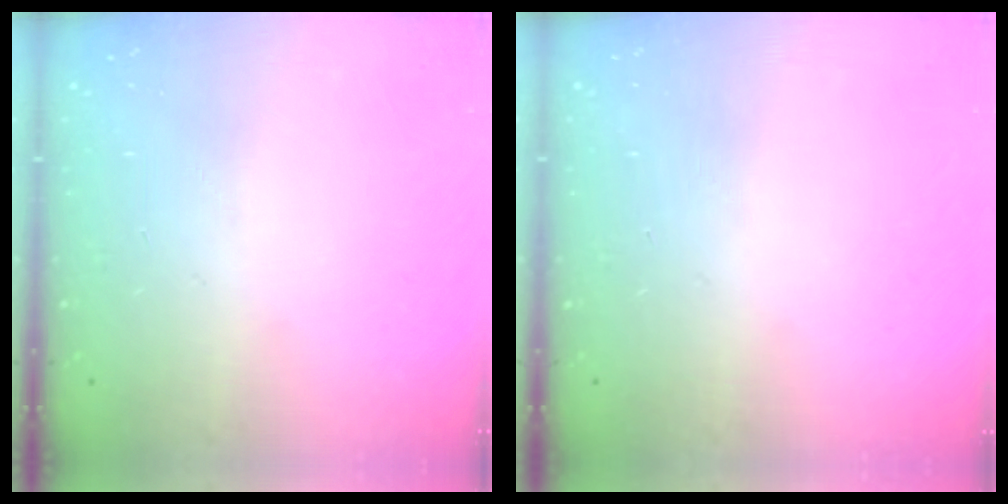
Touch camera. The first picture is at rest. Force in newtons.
{"total": 0.0}